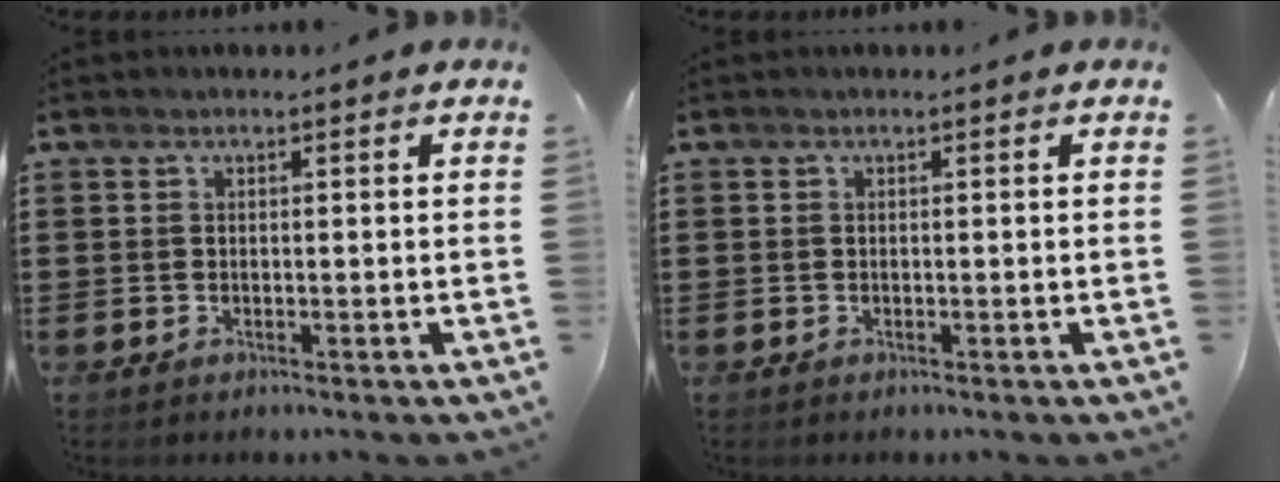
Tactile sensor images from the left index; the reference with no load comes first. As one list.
[{"total": 0.0}]